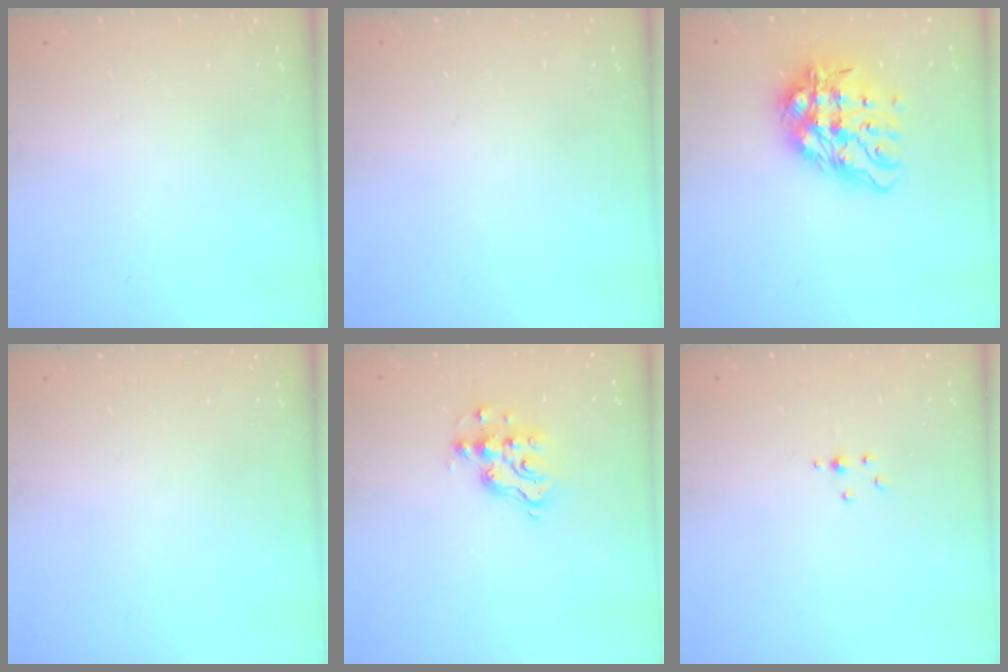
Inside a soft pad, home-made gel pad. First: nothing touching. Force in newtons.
{"total": 0.0}
{"total": 12.9, "press": 12.8, "slide": 1.8}
{"total": 0.0}
{"total": 8.8, "press": 8.8, "slide": 0.7}
{"total": 3.2, "press": 2.8, "slide": 1.6}